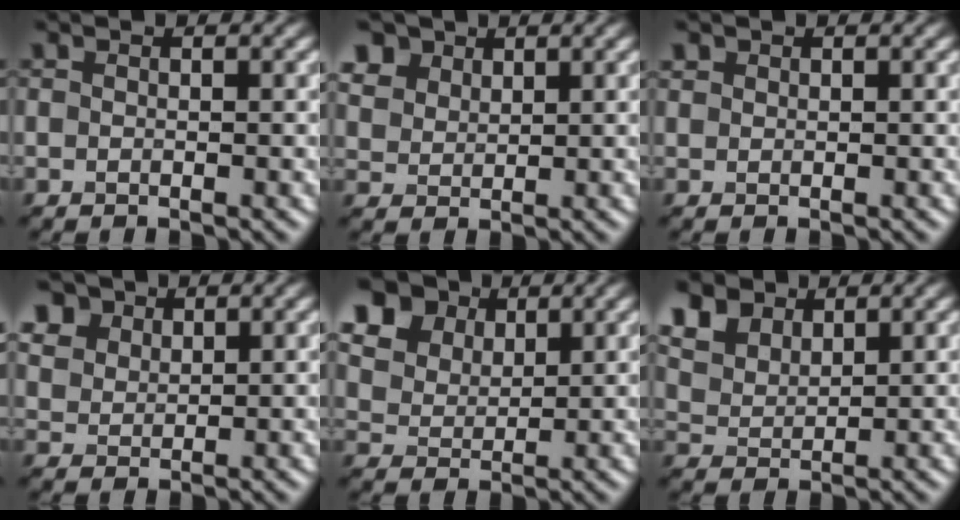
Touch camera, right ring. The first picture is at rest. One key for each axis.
{"total": 3.0, "fx": 2.6, "fy": 1.6, "fz": 0.2, "tx": -0.053, "ty": 0.004, "tz": 0.080}
{"total": 1.0, "fx": 0.1, "fy": -0.6, "fz": -0.8, "tx": -0.006, "ty": -0.003, "tz": 0.018}
{"total": 3.4, "fx": 2.9, "fy": 1.9, "fz": 0.5, "tx": -0.060, "ty": 0.006, "tz": 0.083}
{"total": 9.7, "fx": 6.8, "fy": 6.2, "fz": 3.3, "tx": -0.133, "ty": 0.031, "tz": 0.146}
{"total": 4.6, "fx": 3.7, "fy": 2.3, "fz": 1.3, "tx": -0.084, "ty": 0.005, "tz": 0.102}